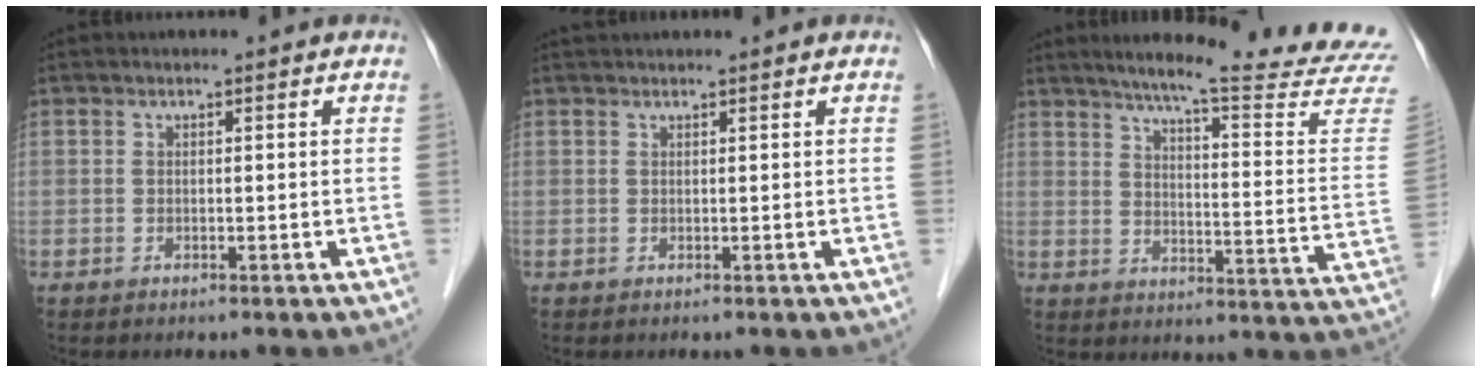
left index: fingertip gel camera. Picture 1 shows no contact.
{"total": 1.9, "force": [1.8, -0.1, 0.6], "torque": [-0.006, 0.027, 0.033]}
{"total": 23.7, "force": [21.3, -1.0, 10.4], "torque": [-0.144, -0.099, 0.257]}